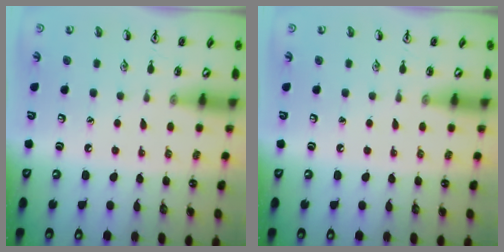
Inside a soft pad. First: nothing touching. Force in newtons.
{"total": 0.0}